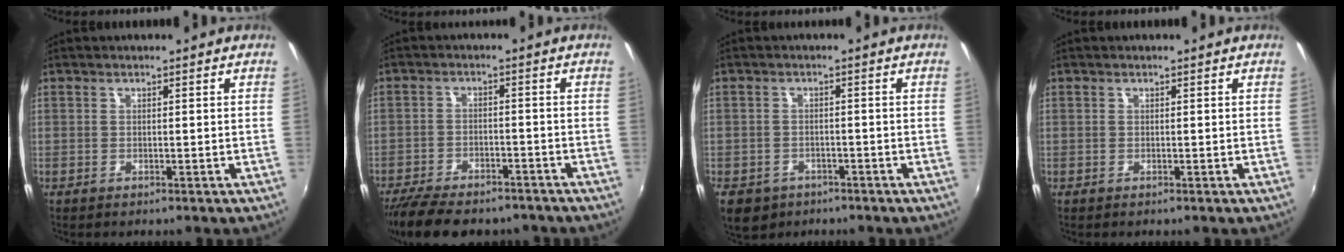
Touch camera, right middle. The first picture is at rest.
{"total": 14.7, "force": [-11.9, 5.1, 6.9], "torque": [-0.151, -0.031, -0.184]}
{"total": 7.2, "force": [-4.2, 5.2, 2.9], "torque": [-0.076, -0.016, -0.062]}
{"total": 0.0}